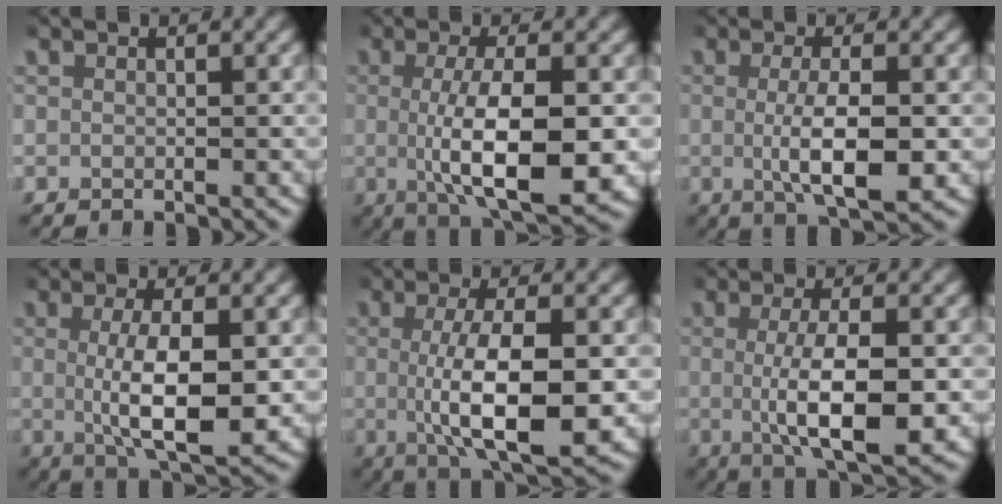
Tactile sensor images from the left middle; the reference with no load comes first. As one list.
[{"total": 8.3, "force": [-1.0, 2.6, 7.8], "torque": [-0.125, -0.013, -0.010]}, {"total": 5.3, "force": [-0.6, 1.4, 5.0], "torque": [-0.086, -0.009, -0.006]}, {"total": 6.8, "force": [-0.4, 2.2, 6.4], "torque": [-0.107, -0.014, 0.000]}, {"total": 8.2, "force": [-0.9, 2.6, 7.7], "torque": [-0.126, -0.014, -0.008]}, {"total": 6.8, "force": [-0.8, 2.0, 6.5], "torque": [-0.106, -0.011, -0.009]}]